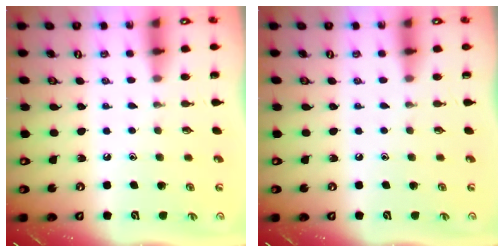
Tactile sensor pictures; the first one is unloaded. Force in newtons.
{"total": 0.0}